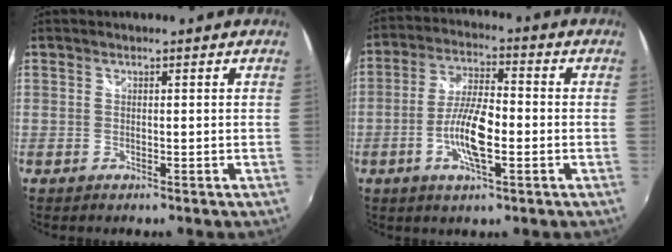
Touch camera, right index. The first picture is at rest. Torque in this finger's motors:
{"motor_torque": [0.38, 0.03, 0.58, 0.08]}